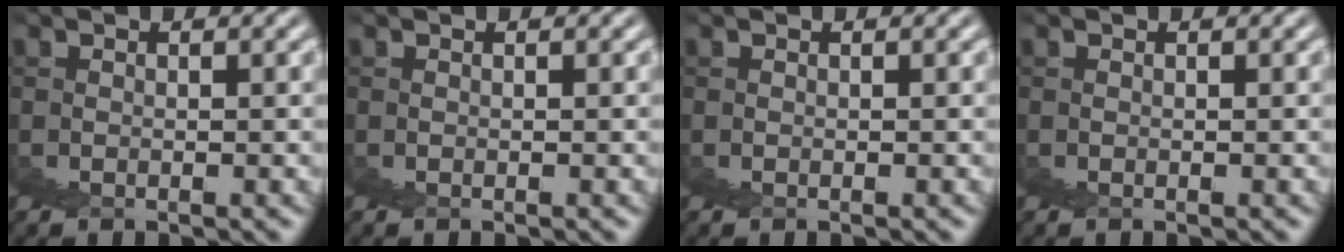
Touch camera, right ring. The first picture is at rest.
{"total": 0.0}
{"total": 0.0}
{"total": 0.0}